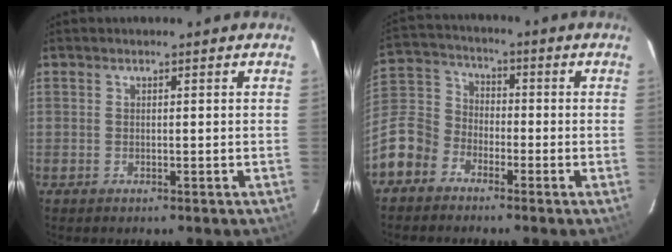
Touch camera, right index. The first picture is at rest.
{"total": 11.6, "force": [-6.5, 8.8, 3.8], "torque": [-0.102, 0.039, -0.135]}